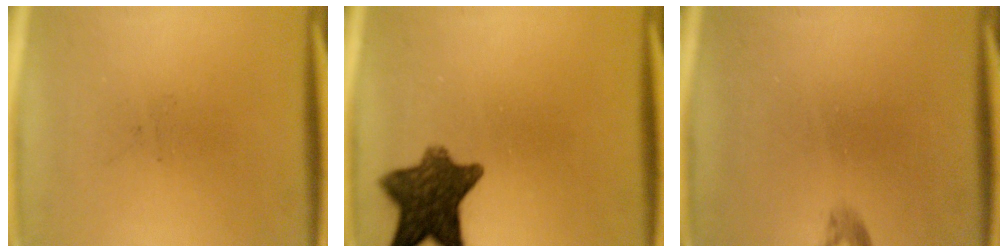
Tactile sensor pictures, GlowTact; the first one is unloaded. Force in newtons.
{"total": 10.1}
{"total": 0.9}